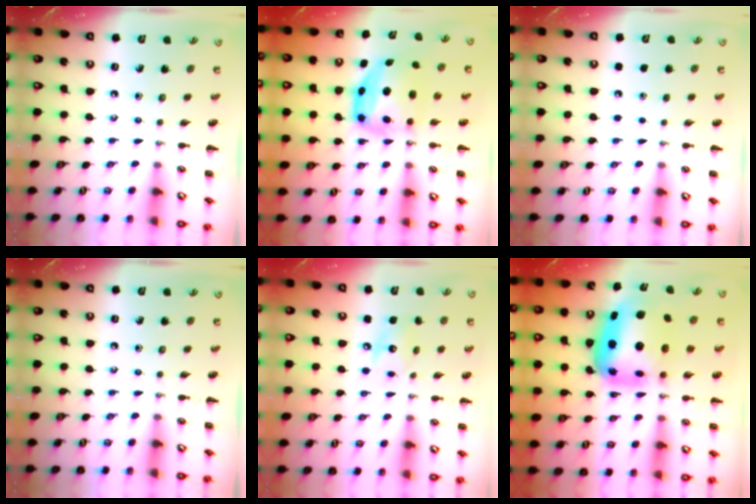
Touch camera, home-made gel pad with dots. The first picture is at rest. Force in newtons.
{"total": 5.9, "press": 5.9, "slide": 0.7}
{"total": 1.6, "press": 1.6, "slide": 0.1}
{"total": 0.0}
{"total": 8.4, "press": 8.4, "slide": 1.0}
{"total": 11.2, "press": 10.7, "slide": 3.2}